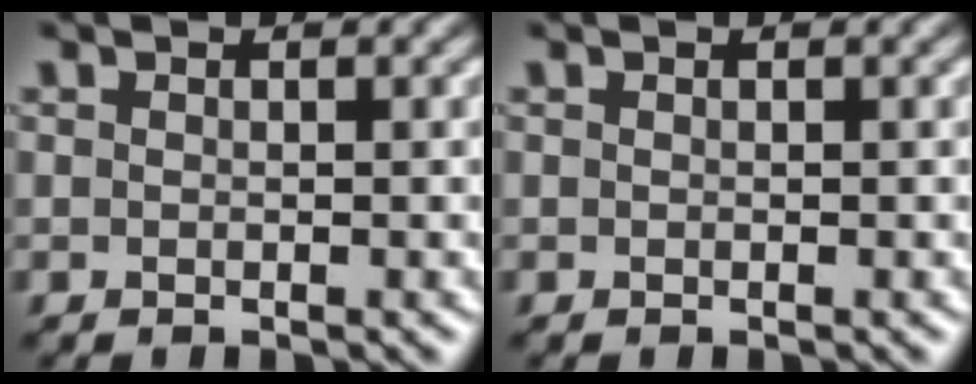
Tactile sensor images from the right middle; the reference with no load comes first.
{"total": 0.0}